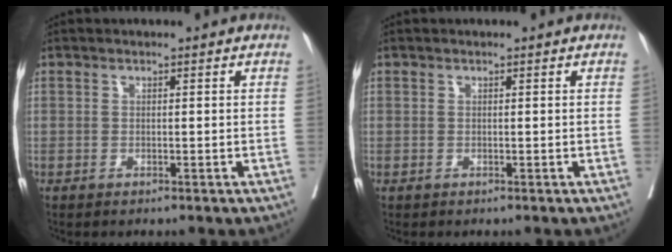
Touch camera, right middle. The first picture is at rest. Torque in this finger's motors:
{"motor_torque": [0.00, 0.00, -0.01, -0.02]}